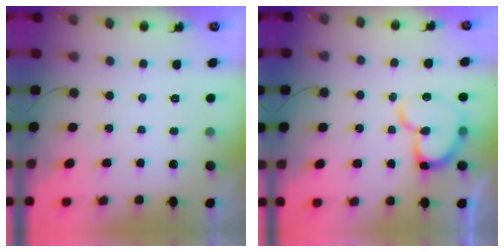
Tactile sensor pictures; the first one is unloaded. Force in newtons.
{"total": 14.0, "press": 13.9, "slide": 1.2}